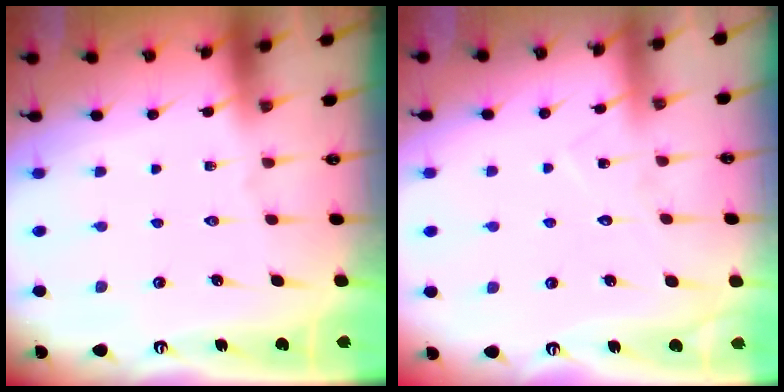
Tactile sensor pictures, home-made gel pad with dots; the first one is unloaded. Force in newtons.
{"total": 7.3, "press": 7.3, "slide": 0.3}